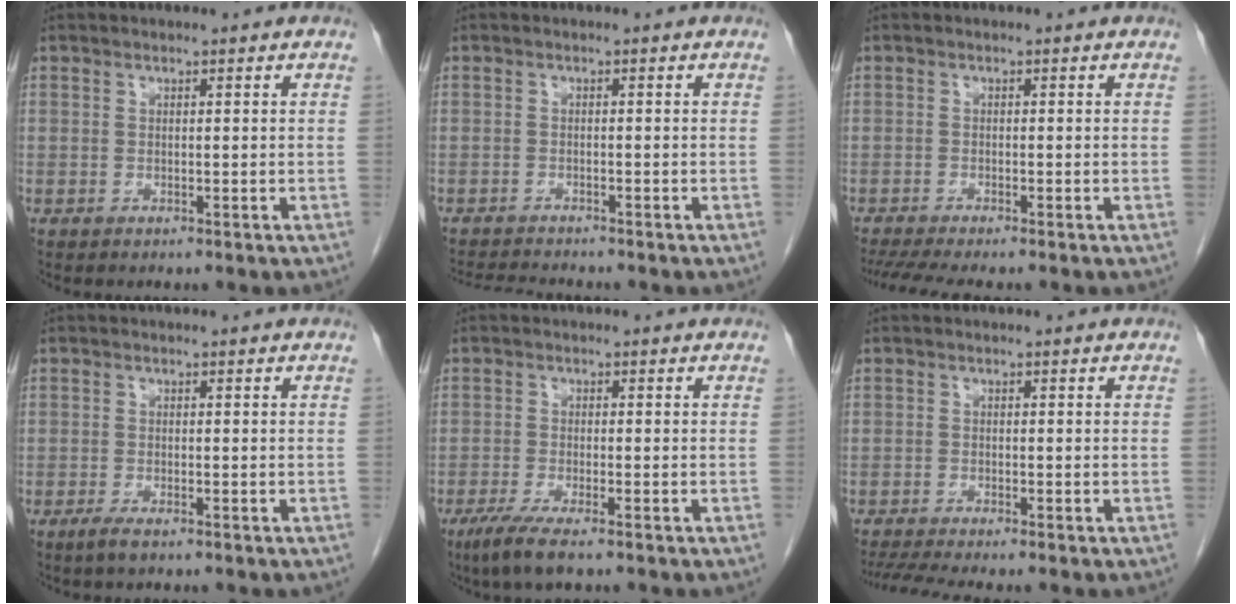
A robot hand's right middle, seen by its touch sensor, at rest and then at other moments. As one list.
[{"total": 4.8, "force": [-4.6, 0.0, 1.3], "torque": [-0.021, -0.015, -0.075]}, {"total": 6.2, "force": [-5.2, 0.1, 3.3], "torque": [-0.049, -0.013, -0.086]}, {"total": 1.8, "force": [-1.2, 0.3, 1.3], "torque": [-0.033, -0.005, -0.024]}, {"total": 4.9, "force": [-3.3, 0.4, 3.6], "torque": [-0.072, -0.016, -0.060]}, {"total": 4.9, "force": [-4.2, -0.6, 2.5], "torque": [-0.043, -0.013, -0.072]}]